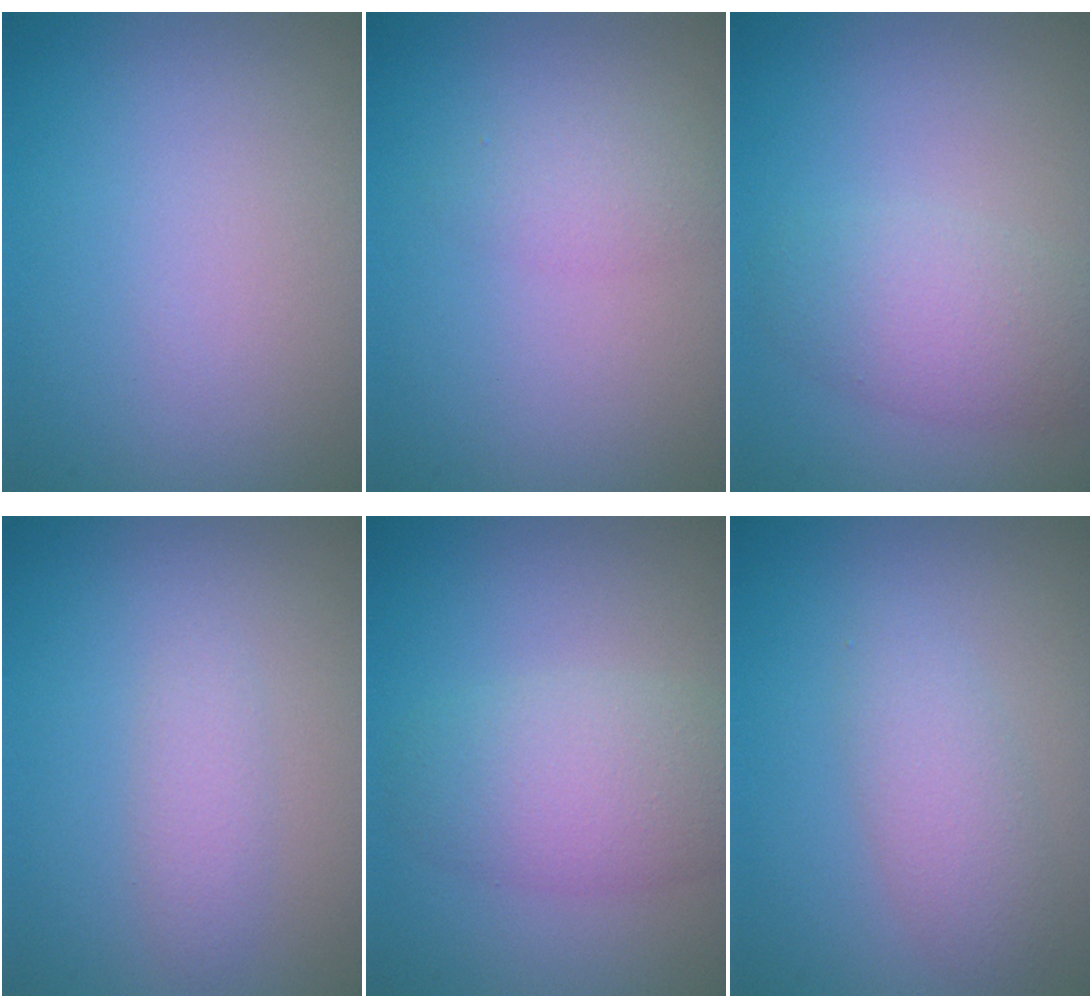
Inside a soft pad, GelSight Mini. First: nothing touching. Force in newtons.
{"total": 1.6, "press": 1.5, "slide": 0.2}
{"total": 3.5, "press": 3.5, "slide": 0.2}
{"total": 1.6, "press": 1.6, "slide": 0.1}
{"total": 4.4, "press": 4.4, "slide": 0.2}
{"total": 2.7, "press": 2.7, "slide": 0.1}